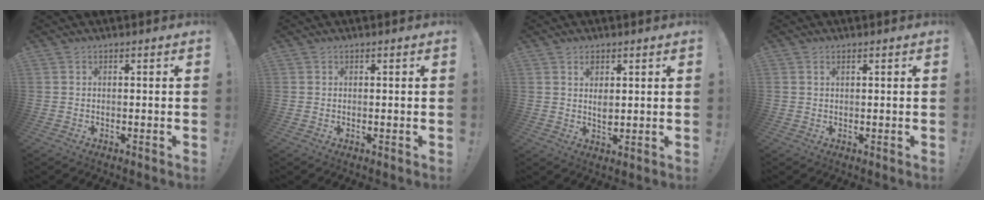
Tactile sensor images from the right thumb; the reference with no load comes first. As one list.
[{"total": 0.0}, {"total": 3.4, "force": [1.7, 1.6, 2.5], "torque": [-0.029, -0.014, 0.026]}, {"total": 0.9, "force": [0.5, 0.4, 0.6], "torque": [-0.018, 0.003, 0.011]}]